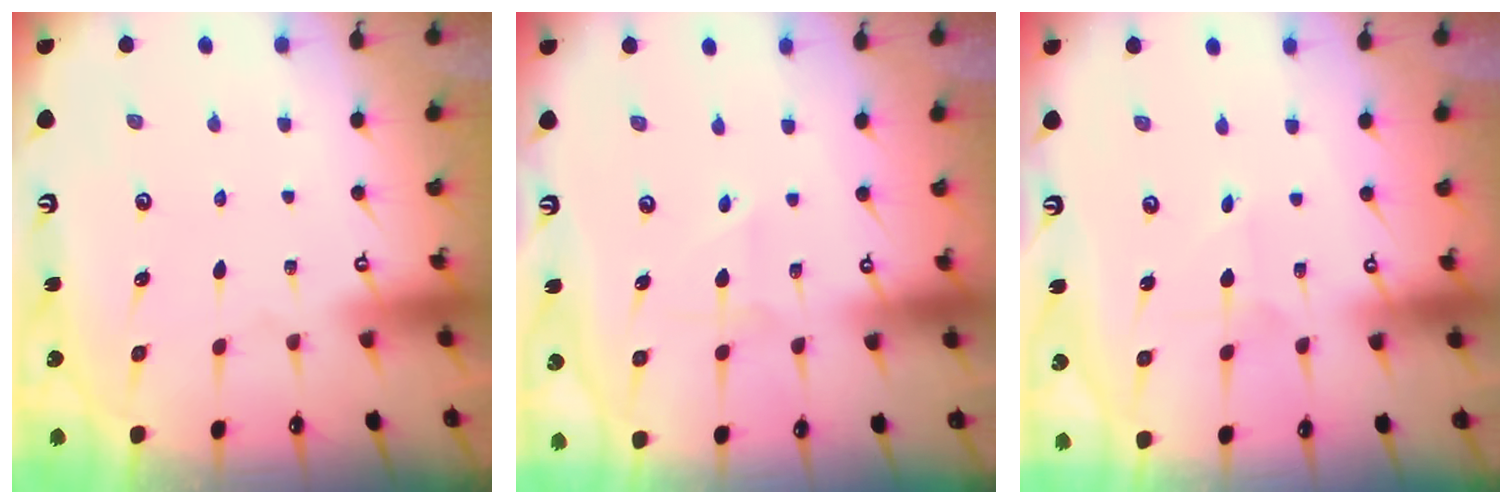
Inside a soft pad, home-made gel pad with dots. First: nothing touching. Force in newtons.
{"total": 3.0, "press": 2.9, "slide": 0.5}
{"total": 1.2, "press": 1.2, "slide": 0.1}